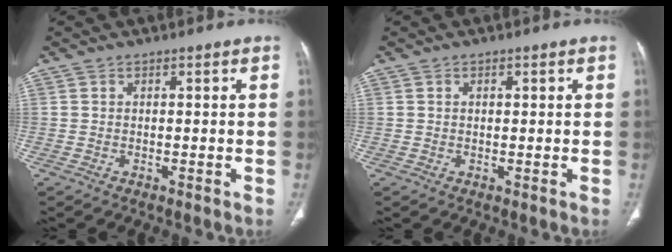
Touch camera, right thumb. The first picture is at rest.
{"total": 0.9, "force": [0.3, 0.5, 0.7], "torque": [-0.013, 0.001, 0.006]}